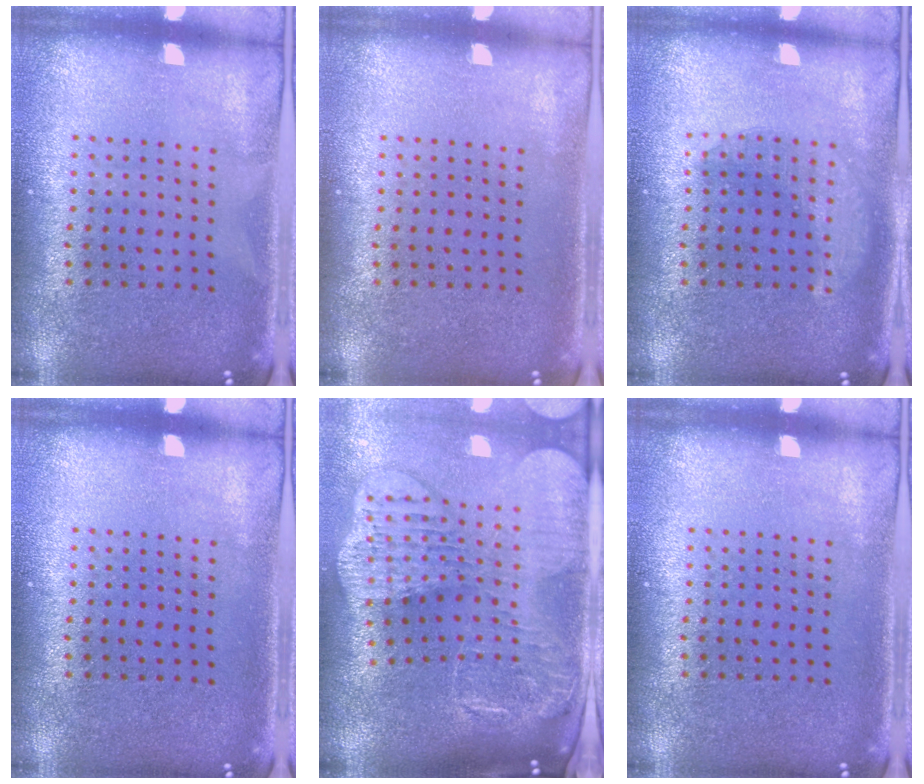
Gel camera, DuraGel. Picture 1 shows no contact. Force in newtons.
{"total": 0.0}
{"total": 1.9, "press": 1.9, "slide": 0.3}
{"total": 0.0}
{"total": 4.0, "press": 3.1, "slide": 2.6}
{"total": 0.0}